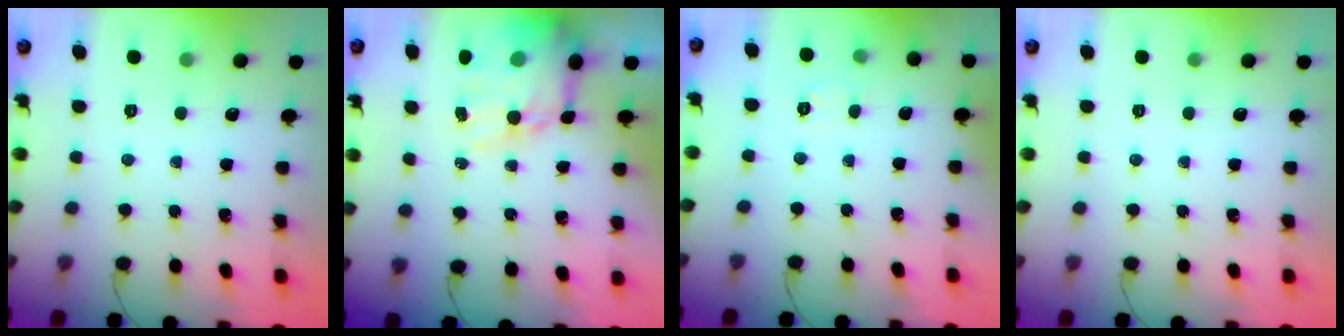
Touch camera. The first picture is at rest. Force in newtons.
{"total": 15.3, "press": 14.9, "slide": 3.6}
{"total": 2.9, "press": 2.5, "slide": 1.4}
{"total": 0.0}